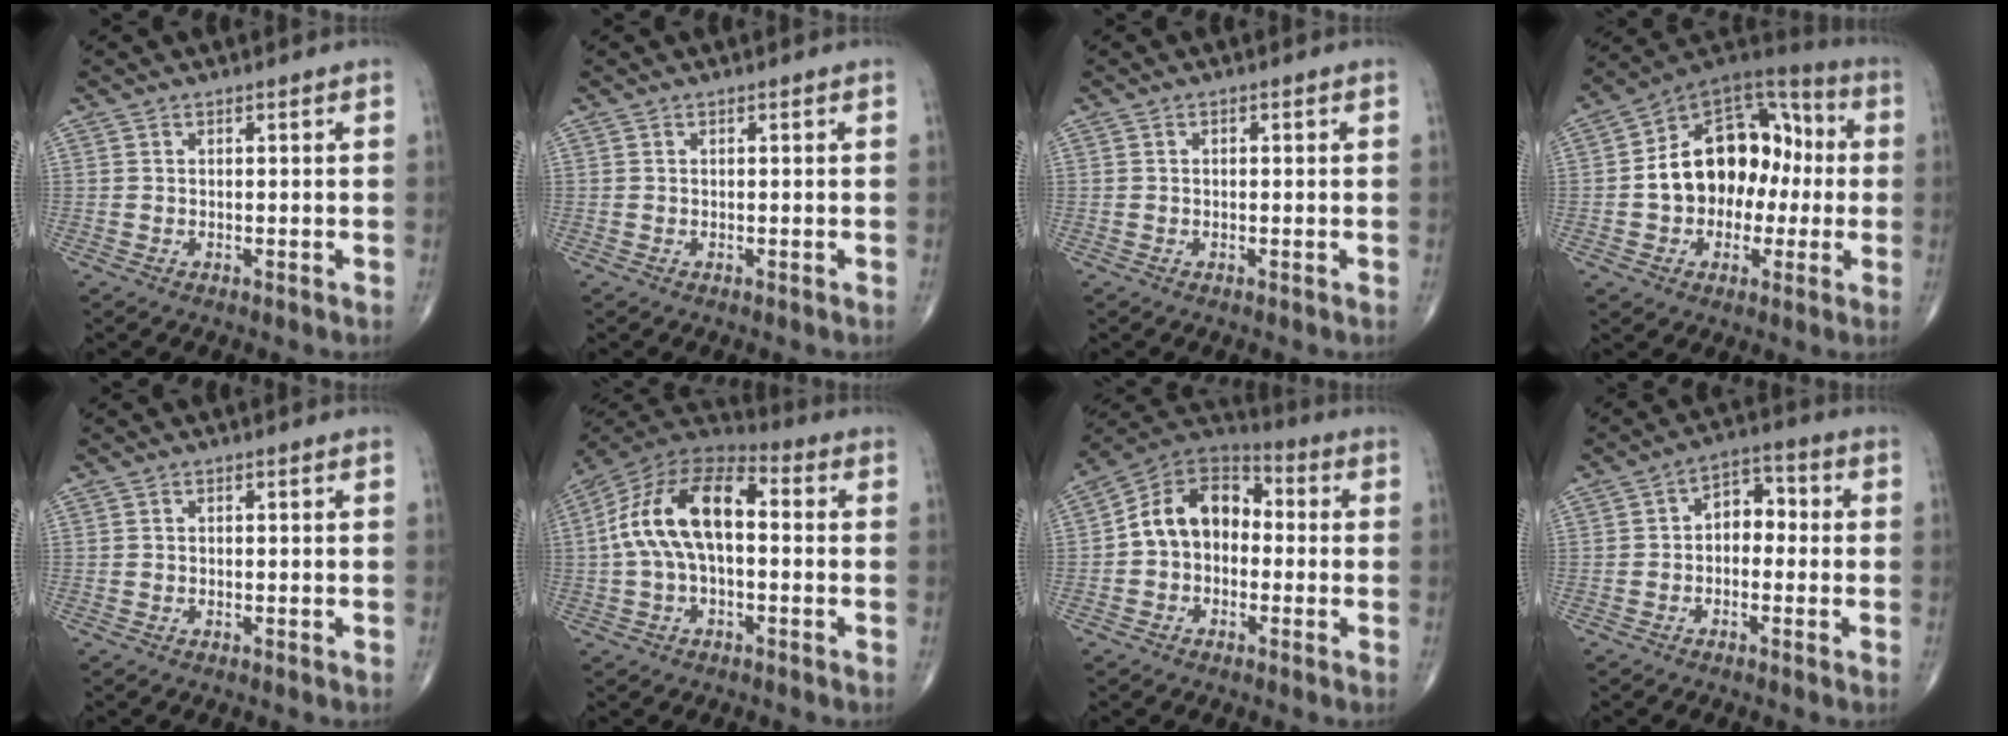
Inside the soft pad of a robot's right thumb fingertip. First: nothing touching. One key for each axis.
{"total": 0.0}
{"total": 0.5, "fx": 0.1, "fy": 0.3, "fz": 0.4, "tx": -0.004, "ty": 0.001, "tz": 0.001}
{"total": 18.4, "fx": -0.7, "fy": 13.2, "fz": 12.8, "tx": -0.153, "ty": 0.046, "tz": -0.016}
{"total": 0.0}
{"total": 16.2, "fx": 0.7, "fy": 8.6, "fz": 13.7, "tx": -0.254, "ty": 0.045, "tz": 0.000}
{"total": 12.7, "fx": -0.5, "fy": 9.4, "fz": 8.5, "tx": -0.114, "ty": 0.044, "tz": -0.029}
{"total": 6.1, "fx": -0.4, "fy": 4.3, "fz": 4.4, "tx": -0.037, "ty": 0.028, "tz": -0.022}